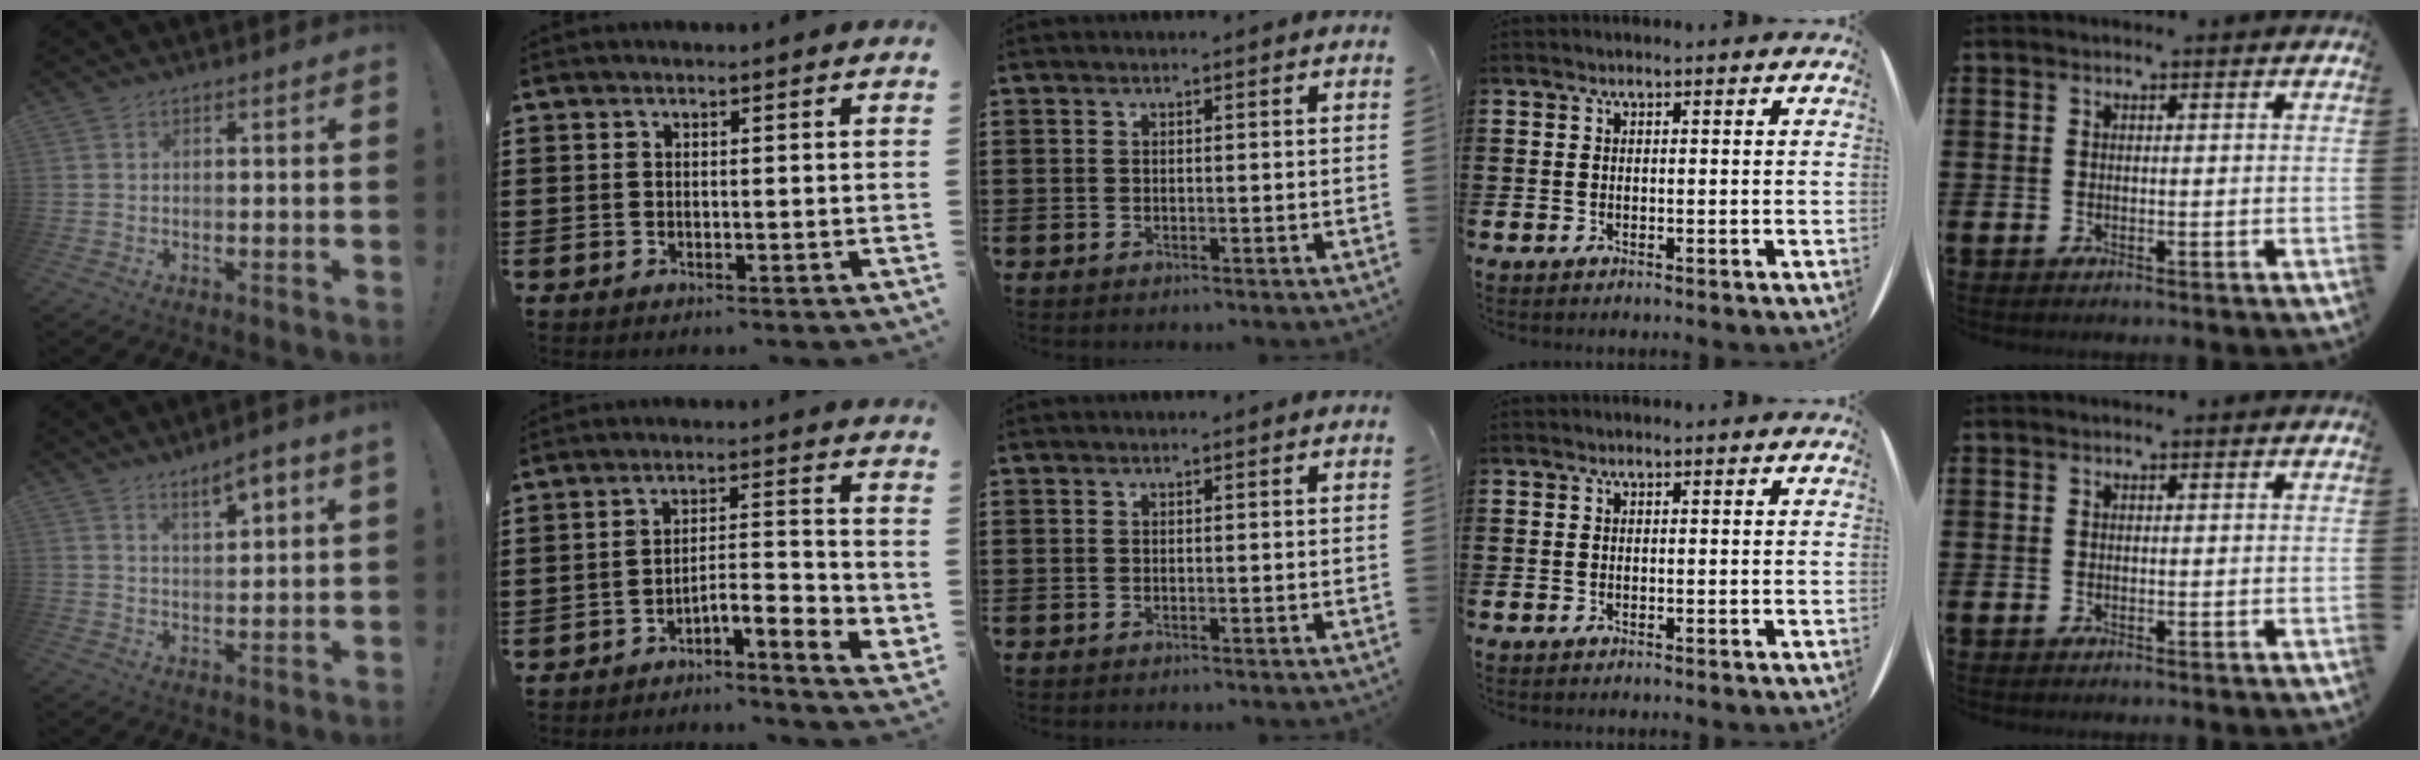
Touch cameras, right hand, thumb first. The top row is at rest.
{"thumb": {"total": 5.2, "force": [3.9, 0.9, 3.4], "torque": [-0.043, -0.025, 0.061]}, "index": {"total": 4.7, "force": [-3.5, 0.6, 3.2], "torque": [-0.054, -0.004, -0.067]}}